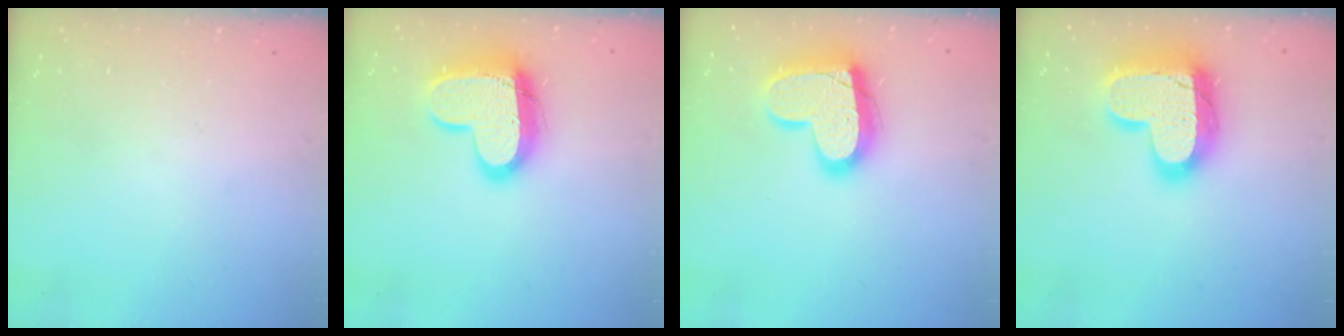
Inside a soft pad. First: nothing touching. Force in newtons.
{"total": 16.2, "press": 16.2, "slide": 1.4}
{"total": 17.6, "press": 17.6, "slide": 1.2}
{"total": 21.1, "press": 21.0, "slide": 1.5}